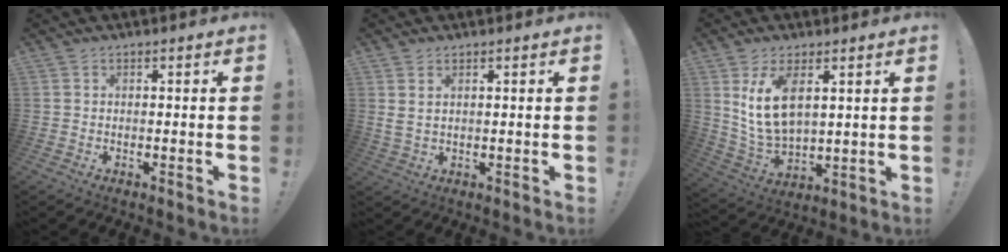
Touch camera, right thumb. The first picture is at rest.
{"total": 2.7, "force": [1.4, 1.0, 2.0], "torque": [-0.042, -0.003, 0.028]}
{"total": 11.5, "force": [5.0, 5.9, 8.5], "torque": [-0.175, -0.021, 0.096]}